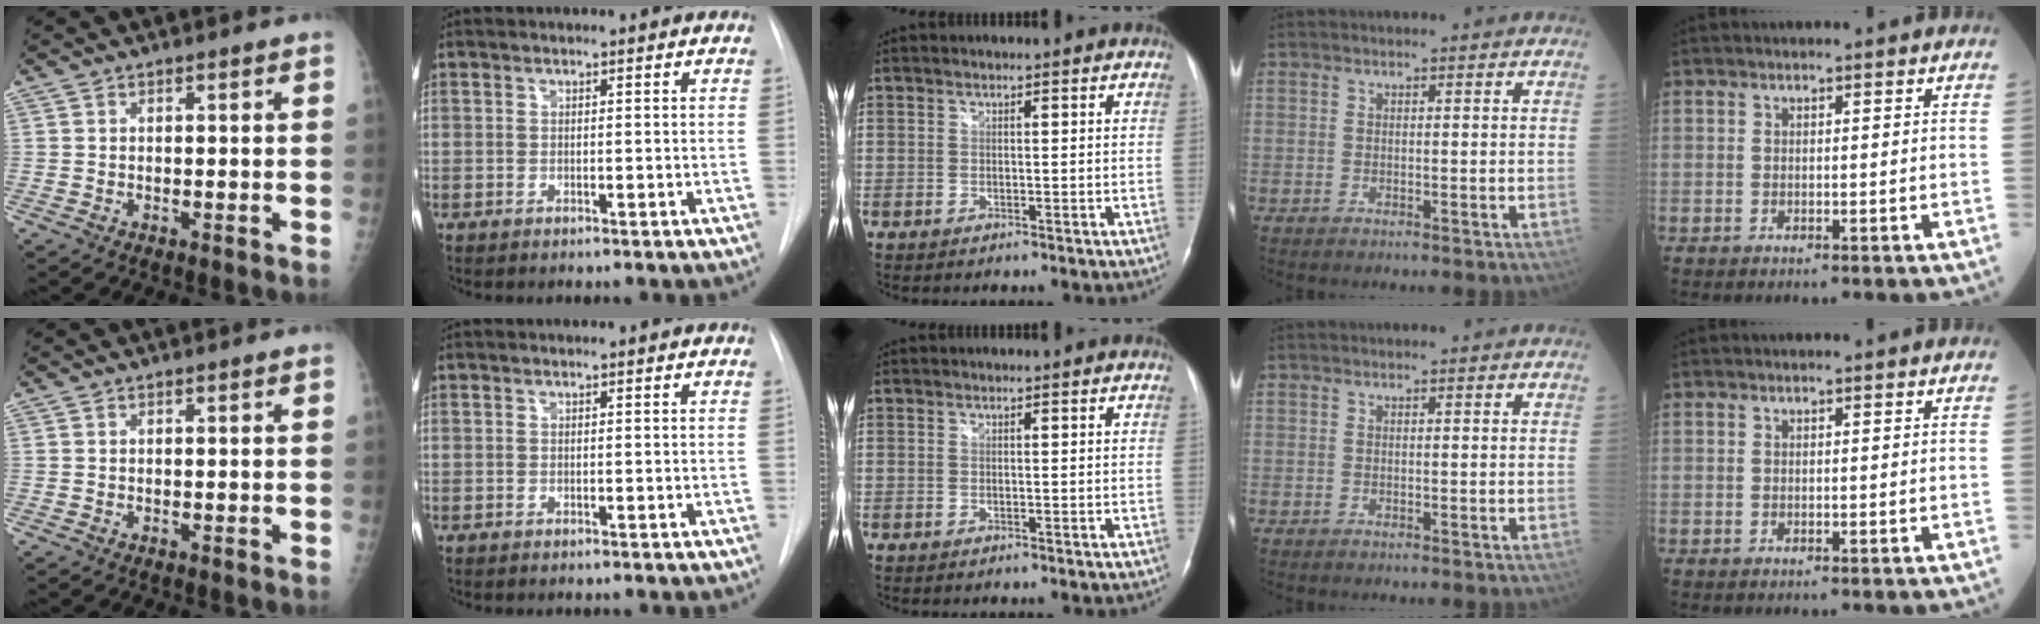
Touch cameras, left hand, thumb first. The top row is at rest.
{}